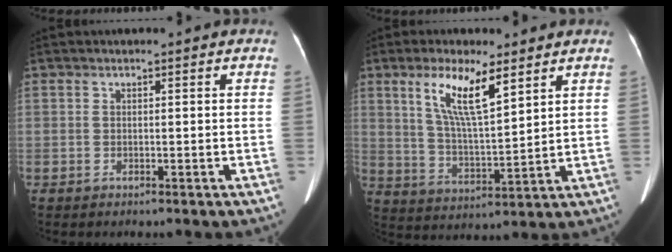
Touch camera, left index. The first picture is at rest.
{"total": 9.4, "force": [5.0, 1.8, 7.8], "torque": [-0.152, -0.006, 0.099]}